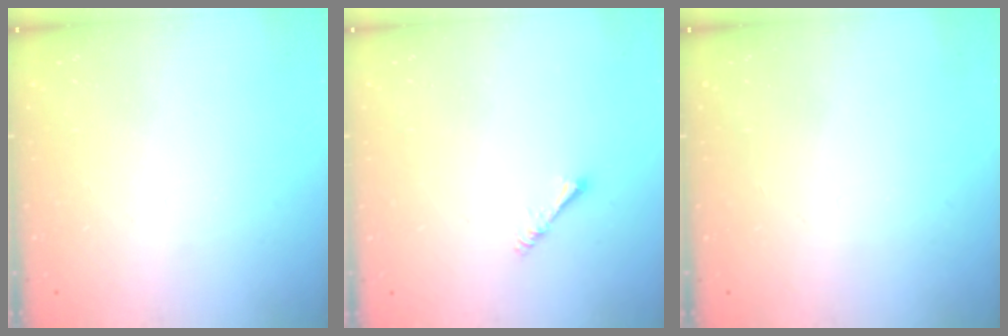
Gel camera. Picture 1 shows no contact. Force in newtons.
{"total": 1.4, "press": 1.4, "slide": 0.3}
{"total": 0.0}